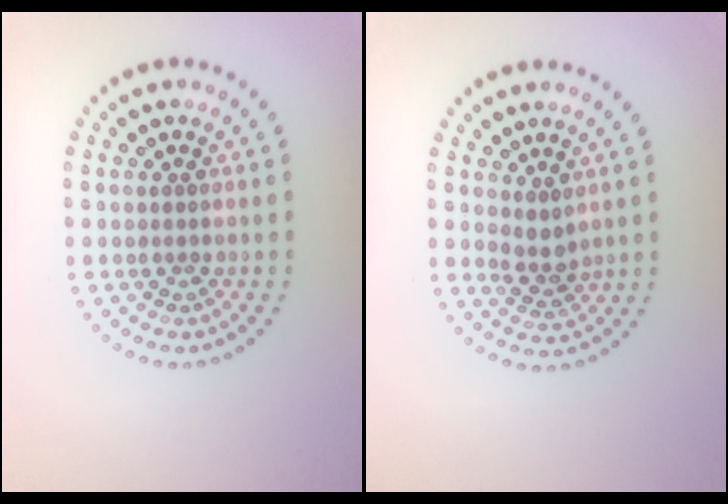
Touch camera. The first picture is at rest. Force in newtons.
{"total": 1.8, "press": 1.5, "slide": 1.0}